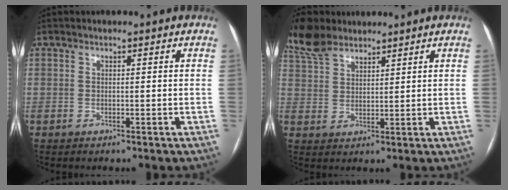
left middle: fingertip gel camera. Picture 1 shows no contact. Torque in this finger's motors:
{"motor_torque": [0.75, -0.91, 0.00, 0.01]}